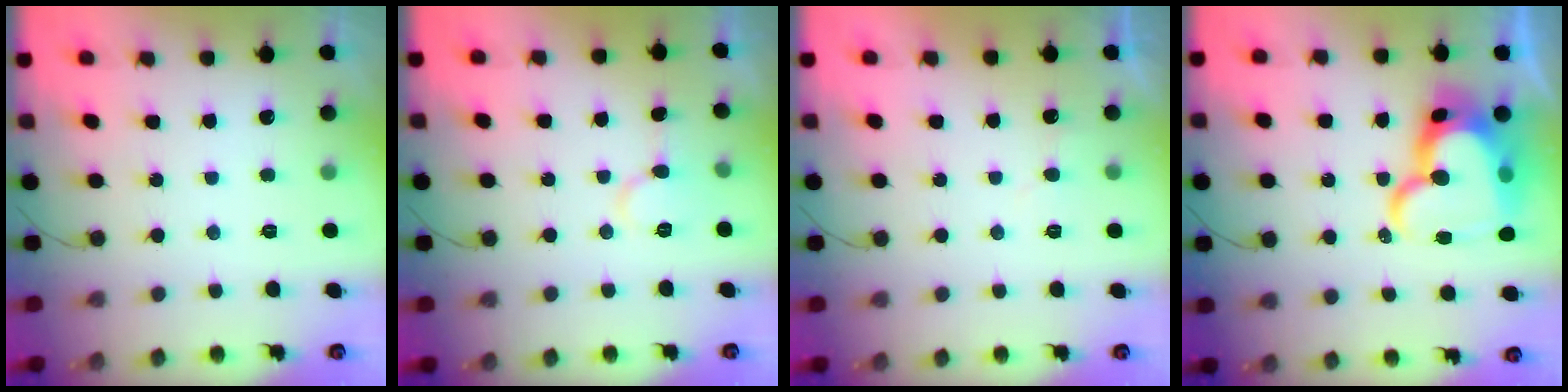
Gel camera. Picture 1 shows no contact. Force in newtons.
{"total": 6.8, "press": 6.8, "slide": 0.3}
{"total": 5.2, "press": 5.2, "slide": 0.5}
{"total": 23.0, "press": 22.8, "slide": 2.3}